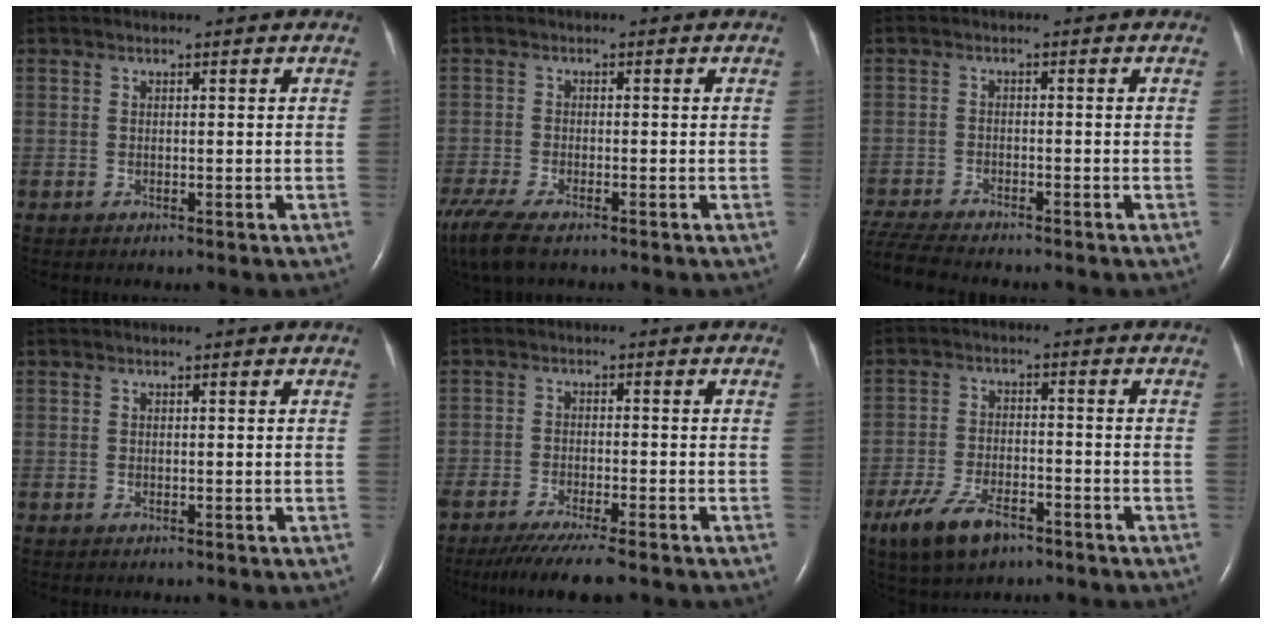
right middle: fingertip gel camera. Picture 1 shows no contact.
{"total": 10.0, "force": [-7.2, 3.1, 6.2], "torque": [-0.136, -0.022, -0.125]}
{"total": 8.2, "force": [-7.6, 0.9, 3.1], "torque": [-0.060, -0.016, -0.132]}
{"total": 0.0}
{"total": 8.8, "force": [-7.1, 0.5, 5.1], "torque": [-0.079, -0.021, -0.114]}
{"total": 8.4, "force": [-5.4, 3.4, 5.4], "torque": [-0.117, -0.010, -0.095]}